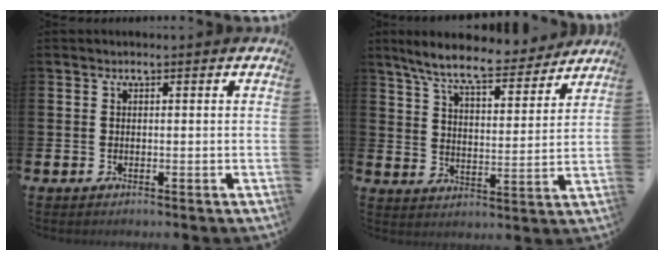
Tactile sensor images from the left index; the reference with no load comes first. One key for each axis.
{"total": 8.6, "fx": 7.7, "fy": 1.3, "fz": 3.6, "tx": -0.093, "ty": -0.042, "tz": 0.134}